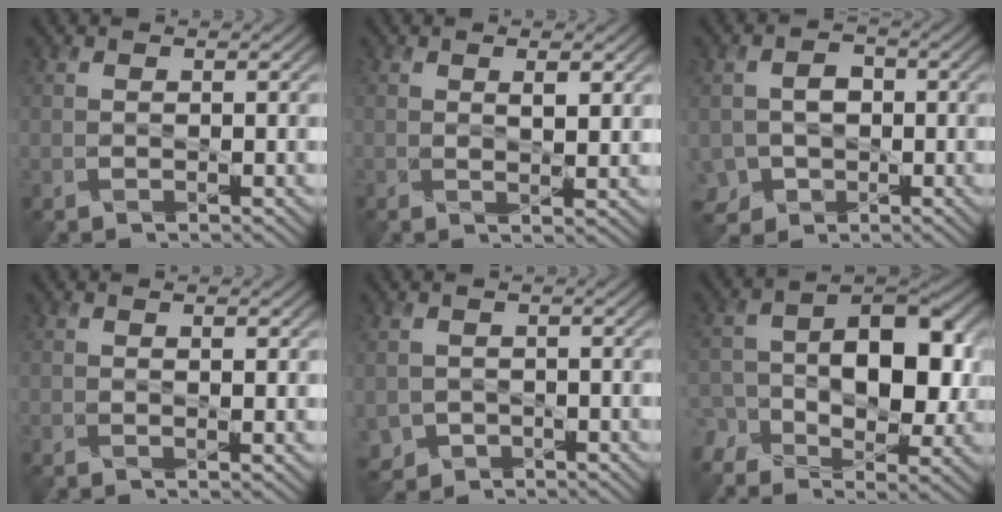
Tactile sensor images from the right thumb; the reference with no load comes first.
{"total": 1.8, "force": [1.0, 0.3, 1.4], "torque": [-0.027, -0.002, 0.022]}
{"total": 4.4, "force": [-1.1, 3.8, 1.9], "torque": [-0.041, -0.002, -0.018]}
{"total": 0.7, "force": [0.4, 0.1, 0.6], "torque": [-0.006, 0.000, 0.008]}
{"total": 2.1, "force": [-0.5, 2.0, 0.0], "torque": [-0.015, -0.015, -0.009]}
{"total": 11.9, "force": [-2.1, 7.6, 8.8], "torque": [-0.132, -0.003, -0.041]}